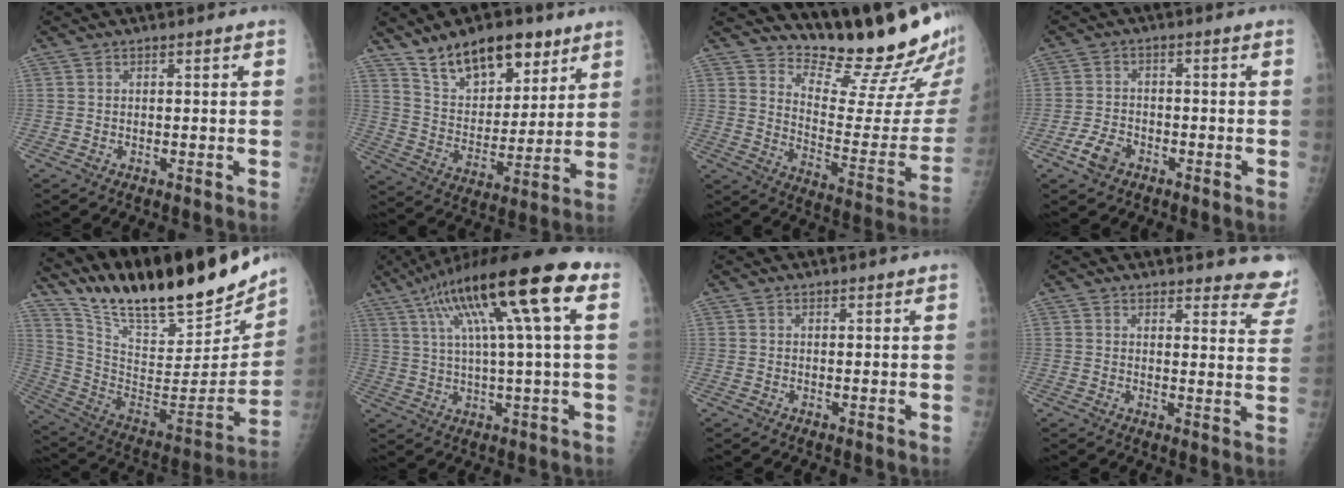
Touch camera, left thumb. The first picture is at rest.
{"total": 16.5, "force": [10.9, 8.7, 8.6], "torque": [-0.080, -0.050, 0.181]}
{"total": 20.9, "force": [18.4, 3.4, 9.3], "torque": [-0.102, -0.175, 0.257]}
{"total": 4.5, "force": [-2.5, 2.8, 2.4], "torque": [-0.044, 0.014, -0.047]}
{"total": 29.1, "force": [23.7, 7.6, 15.0], "torque": [-0.222, -0.096, 0.378]}
{"total": 20.1, "force": [7.9, 3.0, 18.2], "torque": [-0.314, 0.020, 0.124]}
{"total": 0.9, "force": [0.8, 0.1, 0.2], "torque": [-0.002, -0.002, 0.013]}
{"total": 10.5, "force": [10.2, 2.2, 1.3], "torque": [0.028, -0.088, 0.085]}